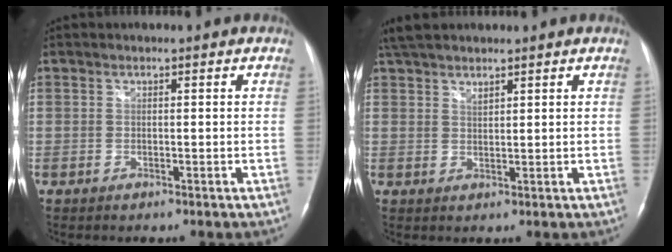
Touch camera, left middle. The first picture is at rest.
{"total": 5.9, "force": [5.0, 1.4, 2.9], "torque": [-0.059, 0.017, 0.096]}